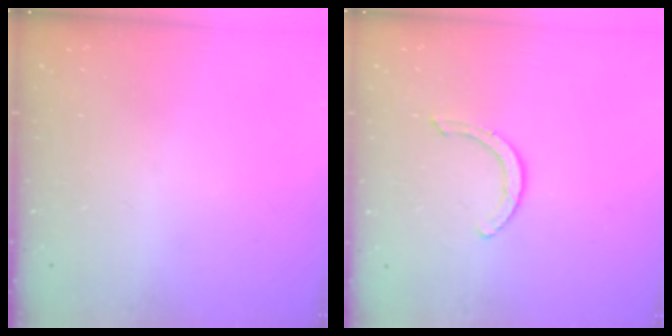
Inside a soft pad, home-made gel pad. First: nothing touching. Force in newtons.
{"total": 3.1, "press": 3.1, "slide": 0.1}